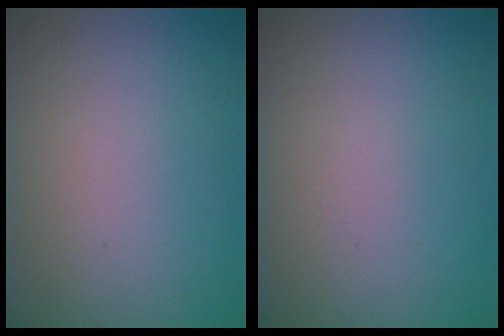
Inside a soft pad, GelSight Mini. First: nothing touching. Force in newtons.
{"total": 0.0}